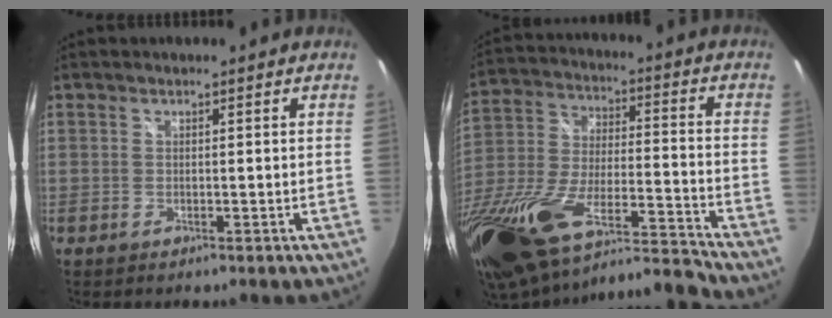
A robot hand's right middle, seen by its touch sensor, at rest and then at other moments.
{"total": 26.0, "force": [-17.8, 6.7, 17.7], "torque": [-0.331, -0.053, -0.305]}